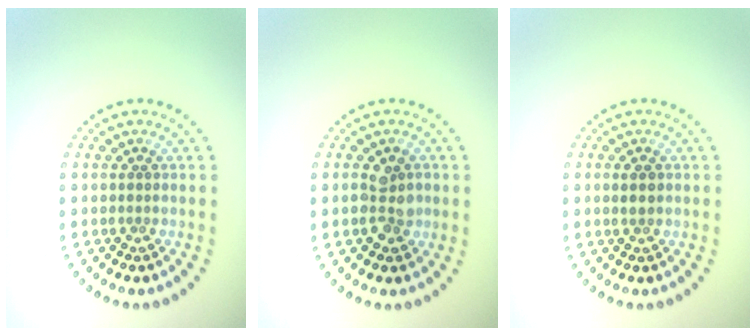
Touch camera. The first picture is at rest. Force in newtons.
{"total": 2.5, "press": 2.5, "slide": 0.5}
{"total": 1.1, "press": 1.1, "slide": 0.3}